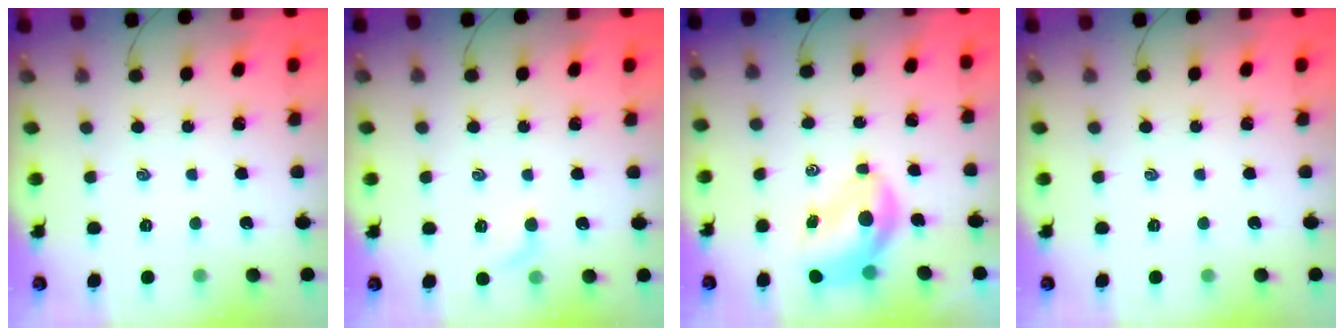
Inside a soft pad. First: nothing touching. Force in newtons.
{"total": 4.4, "press": 4.3, "slide": 1.0}
{"total": 7.9, "press": 7.8, "slide": 1.4}
{"total": 0.0}